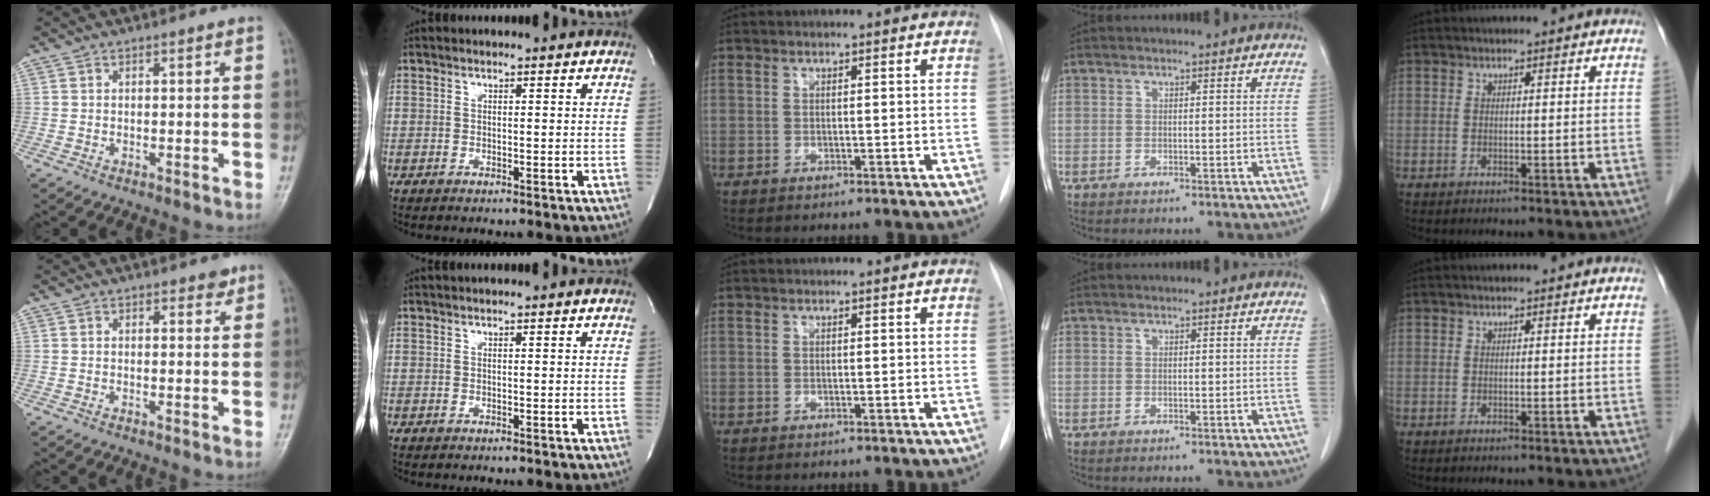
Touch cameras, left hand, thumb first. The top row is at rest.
{"thumb": {"total": 1.7, "force": [1.1, 0.9, 0.8], "torque": [0.002, -0.005, 0.012]}, "index": {"total": 0.5, "force": [0.3, -0.2, 0.4], "torque": [-0.006, 0.012, 0.006]}}